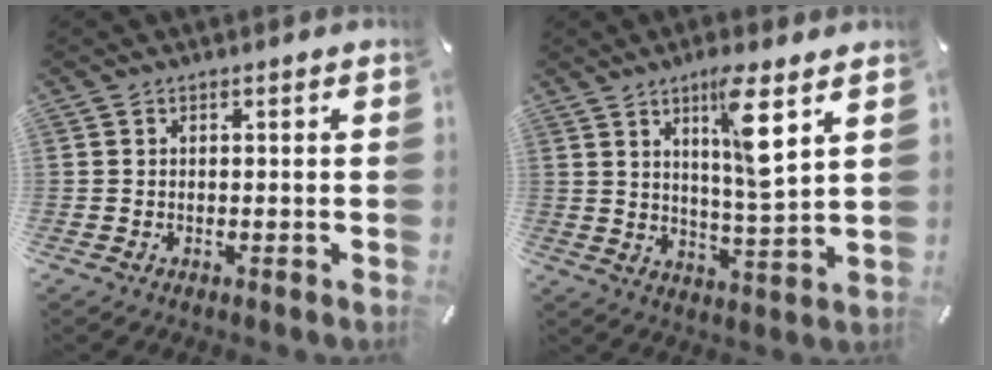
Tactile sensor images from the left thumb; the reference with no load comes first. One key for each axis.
{"total": 10.6, "fx": 5.2, "fy": 1.6, "fz": 9.1, "tx": -0.147, "ty": -0.027, "tz": 0.080}